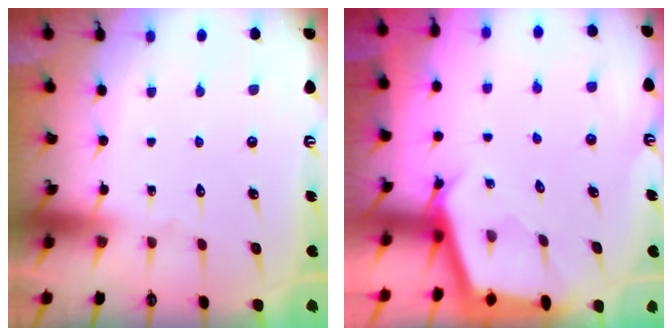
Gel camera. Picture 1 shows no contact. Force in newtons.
{"total": 2.5, "press": 2.5, "slide": 0.1}